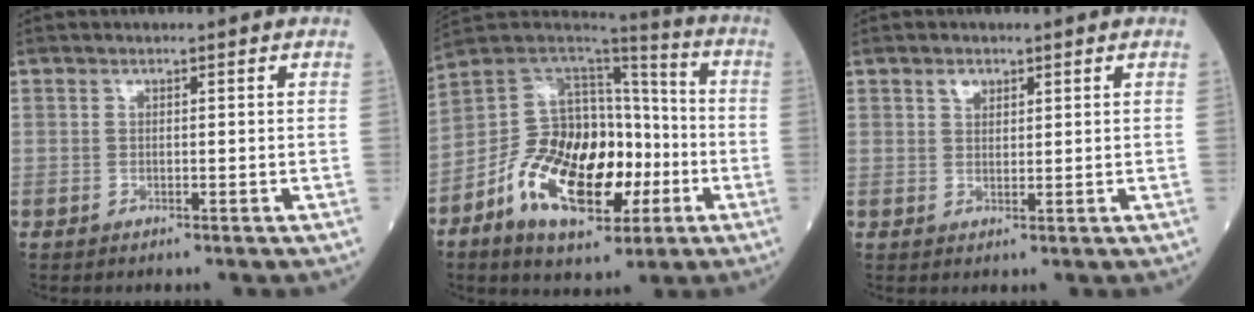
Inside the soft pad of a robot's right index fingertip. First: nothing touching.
{"total": 19.9, "force": [-6.6, 9.6, 16.1], "torque": [-0.306, 0.012, -0.107]}
{"total": 1.7, "force": [1.2, 1.0, 0.7], "torque": [-0.012, 0.003, 0.023]}